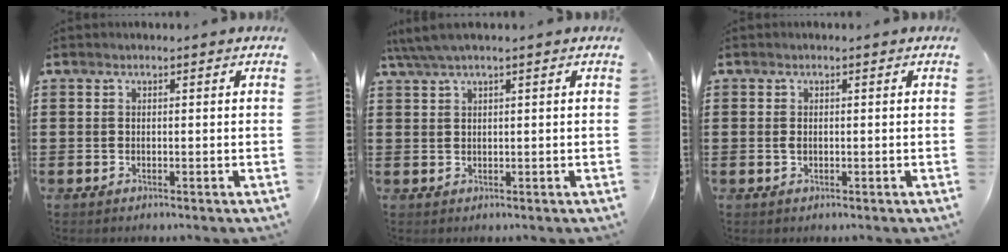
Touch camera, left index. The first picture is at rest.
{"total": 2.5, "force": [1.4, 0.2, 2.1], "torque": [-0.048, -0.001, 0.023]}
{"total": 0.9, "force": [-0.1, 0.6, 0.7], "torque": [-0.015, 0.002, -0.002]}